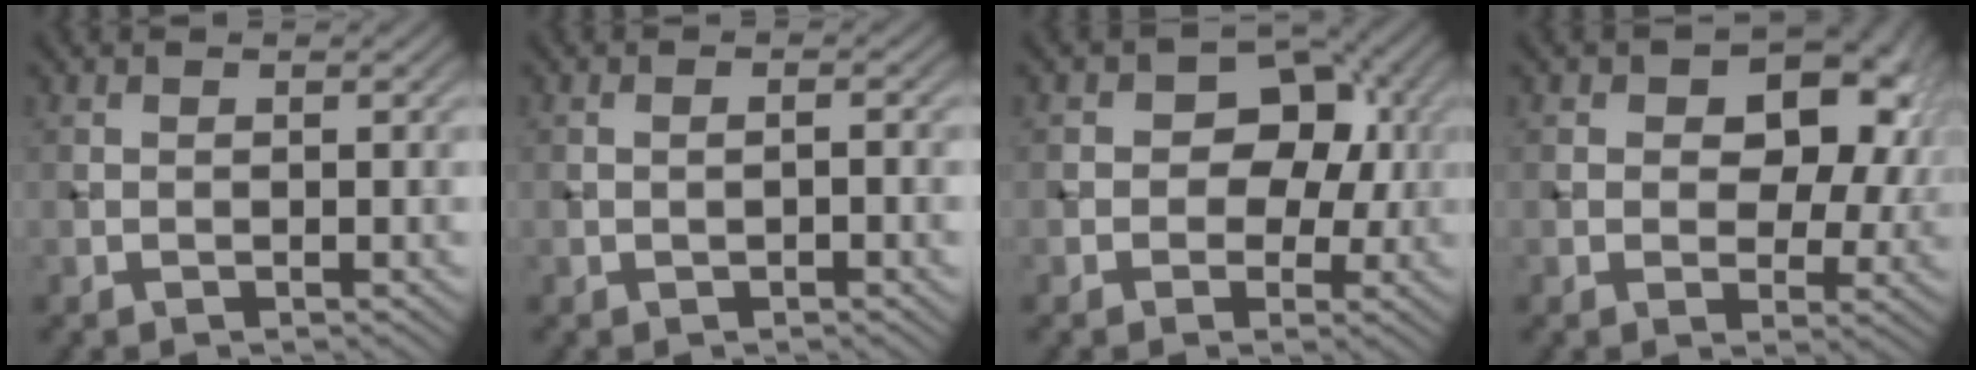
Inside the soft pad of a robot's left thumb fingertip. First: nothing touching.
{"total": 1.7, "force": [-0.5, 0.5, 1.6], "torque": [-0.026, 0.003, -0.009]}
{"total": 8.2, "force": [0.5, 6.5, 5.0], "torque": [-0.036, 0.022, -0.019]}
{"total": 11.2, "force": [3.1, 7.1, 8.1], "torque": [-0.103, 0.003, 0.039]}